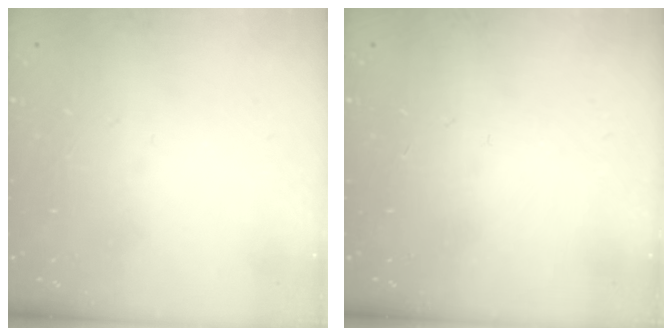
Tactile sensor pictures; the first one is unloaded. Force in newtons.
{"total": 0.0}